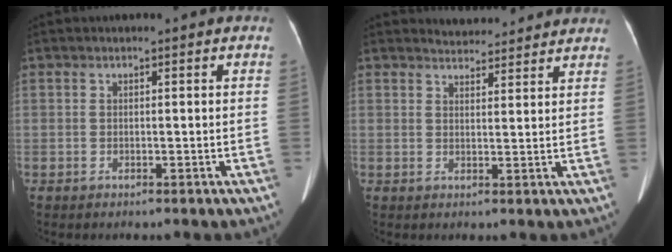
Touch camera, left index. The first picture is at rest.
{"total": 6.9, "force": [6.6, 1.5, 1.0], "torque": [-0.011, 0.017, 0.077]}